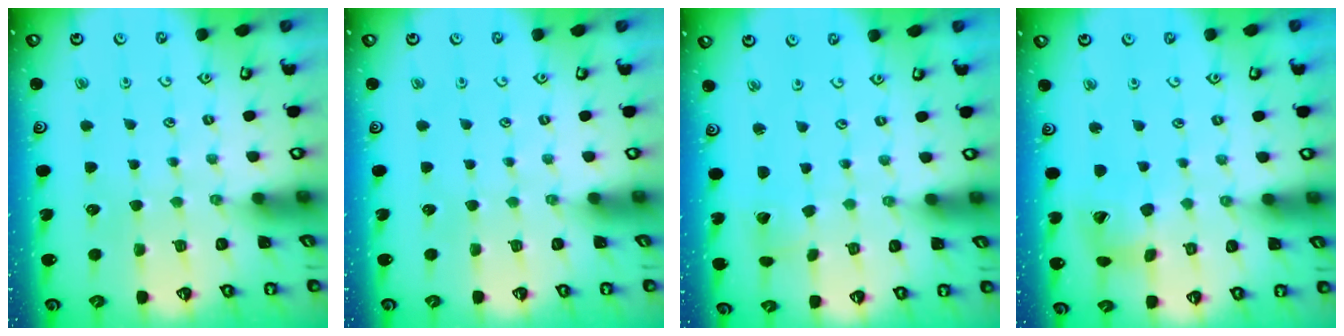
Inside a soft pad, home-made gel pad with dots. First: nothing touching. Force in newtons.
{"total": 0.0}
{"total": 2.5, "press": 2.5, "slide": 0.1}
{"total": 10.4, "press": 10.4, "slide": 1.3}